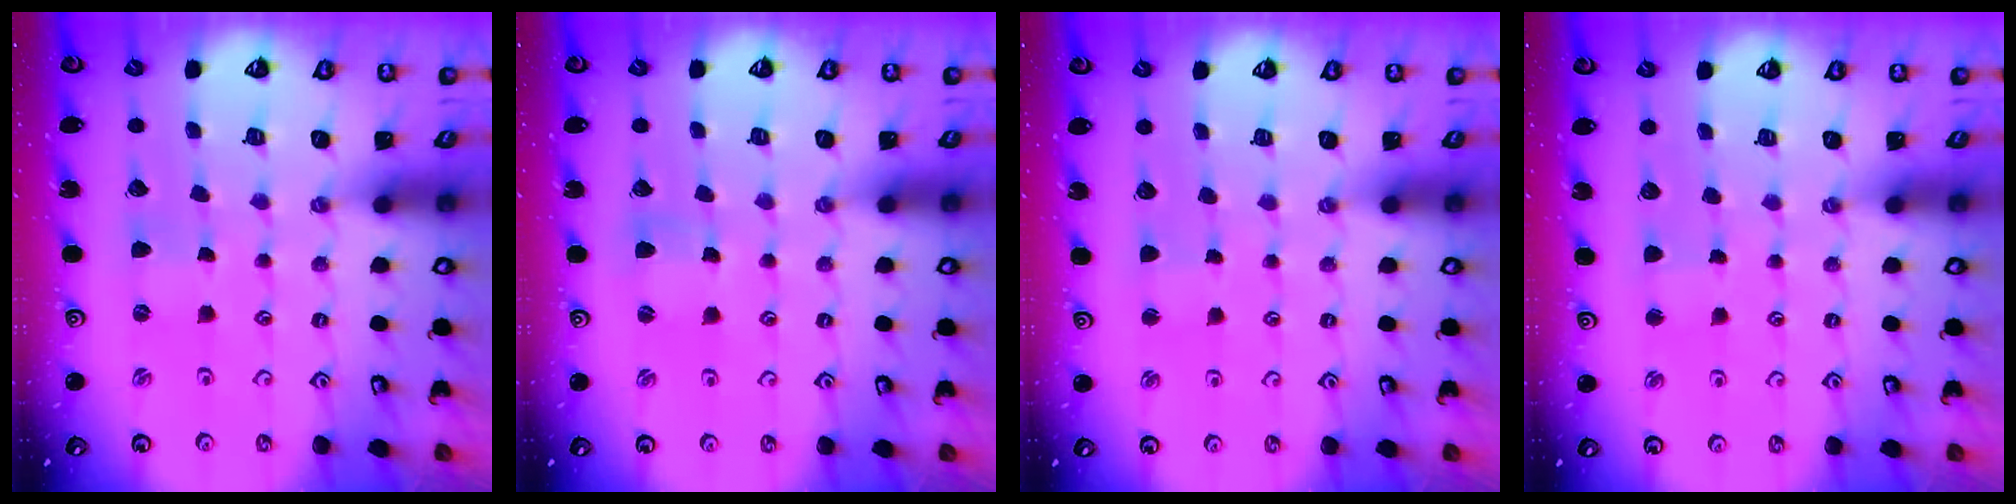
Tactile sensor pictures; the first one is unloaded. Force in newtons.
{"total": 2.1, "press": 2.1, "slide": 0.2}
{"total": 1.8, "press": 1.8, "slide": 0.2}
{"total": 1.8, "press": 1.8, "slide": 0.2}